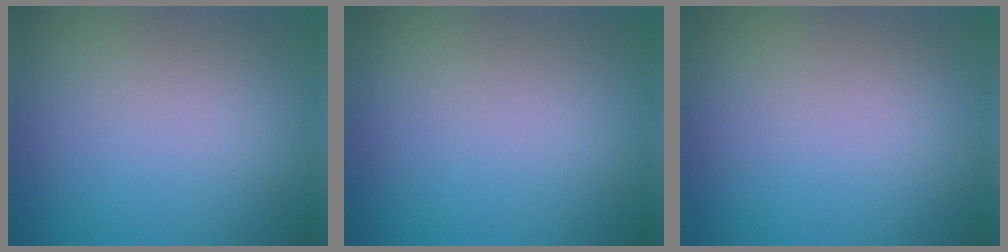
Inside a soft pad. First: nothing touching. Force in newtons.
{"total": 0.0}
{"total": 0.0}